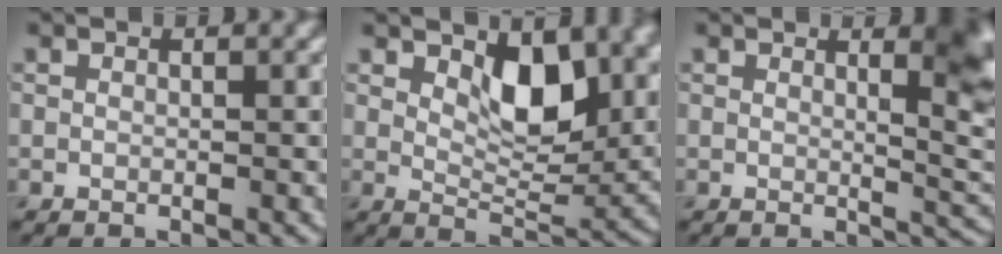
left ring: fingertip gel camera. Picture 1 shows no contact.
{"total": 7.6, "force": [3.1, 4.1, 5.6], "torque": [-0.081, -0.017, 0.049]}
{"total": 5.5, "force": [1.8, 2.0, 4.8], "torque": [-0.032, -0.001, 0.025]}